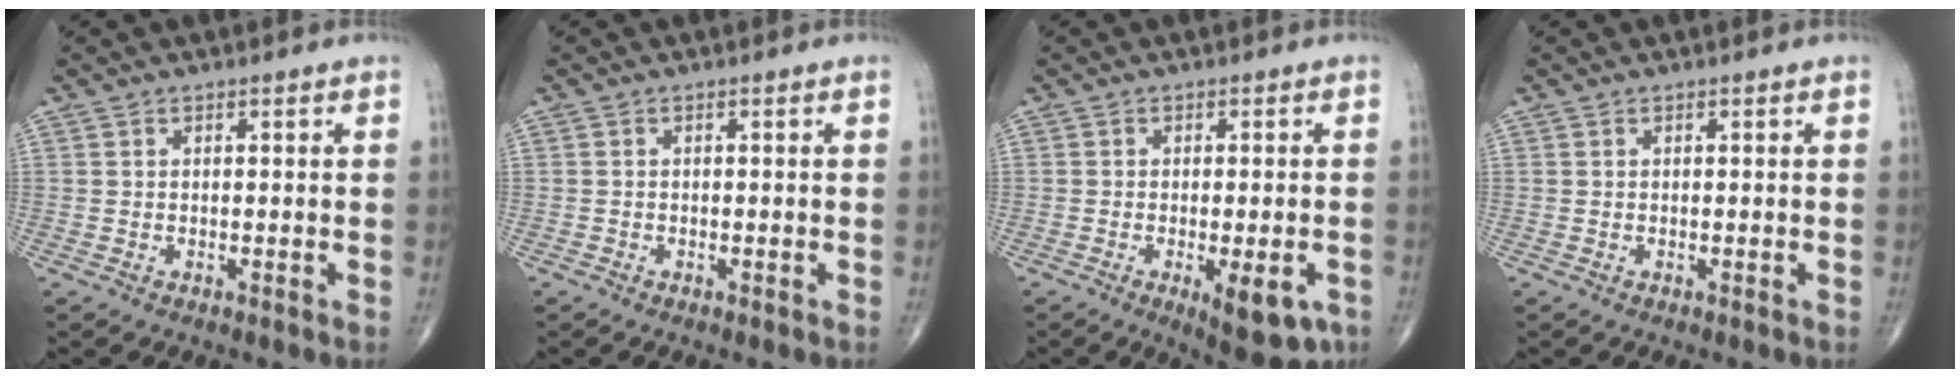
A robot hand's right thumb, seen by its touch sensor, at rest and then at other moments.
{"total": 0.0}
{"total": 8.7, "force": [-3.4, 3.2, 7.3], "torque": [-0.084, -0.002, -0.039]}
{"total": 0.0}